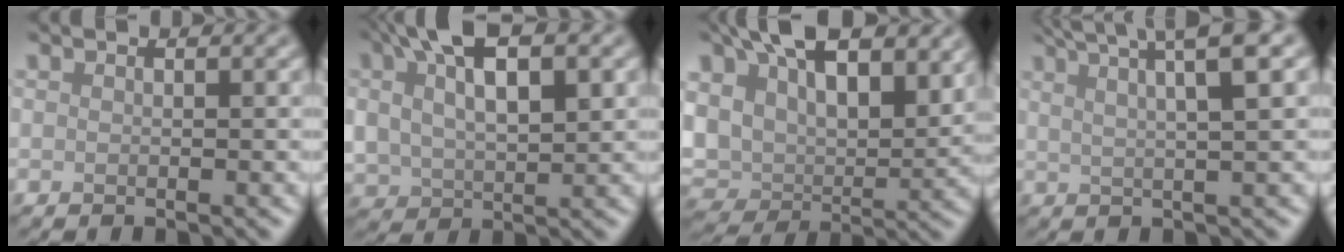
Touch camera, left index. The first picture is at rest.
{"total": 8.2, "force": [3.7, 4.0, 6.2], "torque": [-0.113, 0.017, 0.058]}
{"total": 13.6, "force": [6.0, 8.3, 9.0], "torque": [-0.178, 0.003, 0.105]}
{"total": 7.6, "force": [4.5, 1.8, 5.9], "torque": [-0.068, 0.032, 0.042]}